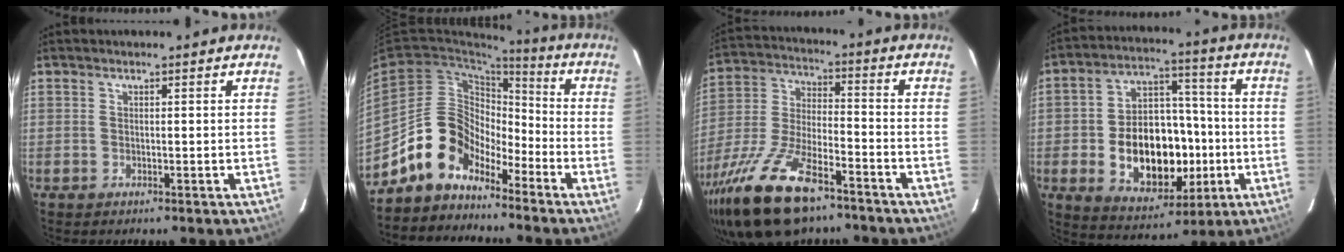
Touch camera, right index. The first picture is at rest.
{"total": 11.7, "force": [-8.6, 7.2, 3.5], "torque": [-0.068, 0.038, -0.164]}
{"total": 21.5, "force": [-14.3, 8.1, 13.9], "torque": [-0.294, -0.032, -0.258]}
{"total": 18.2, "force": [-3.9, 12.1, 13.1], "torque": [-0.256, 0.024, -0.038]}